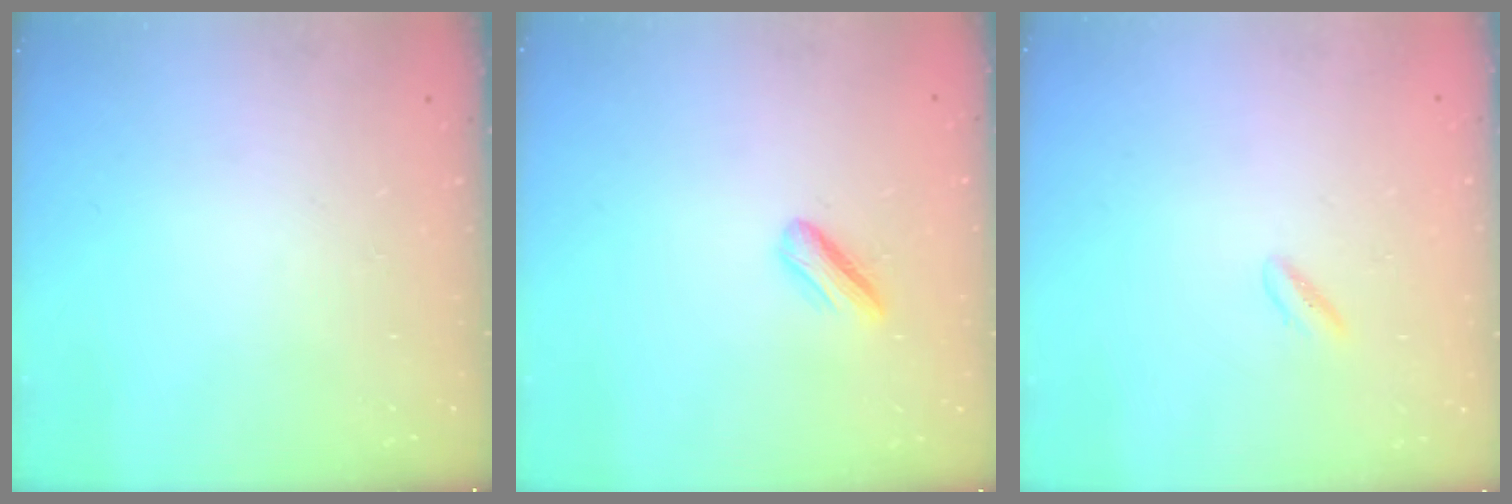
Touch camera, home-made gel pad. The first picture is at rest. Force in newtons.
{"total": 3.7, "press": 3.7, "slide": 0.3}
{"total": 2.7, "press": 2.5, "slide": 0.9}